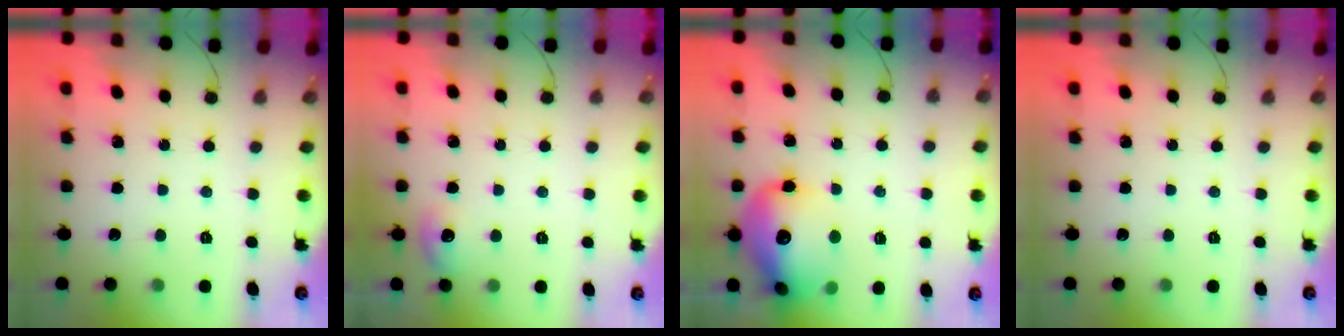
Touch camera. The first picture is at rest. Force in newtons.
{"total": 5.9, "press": 5.7, "slide": 1.5}
{"total": 18.7, "press": 18.5, "slide": 2.3}
{"total": 0.0}